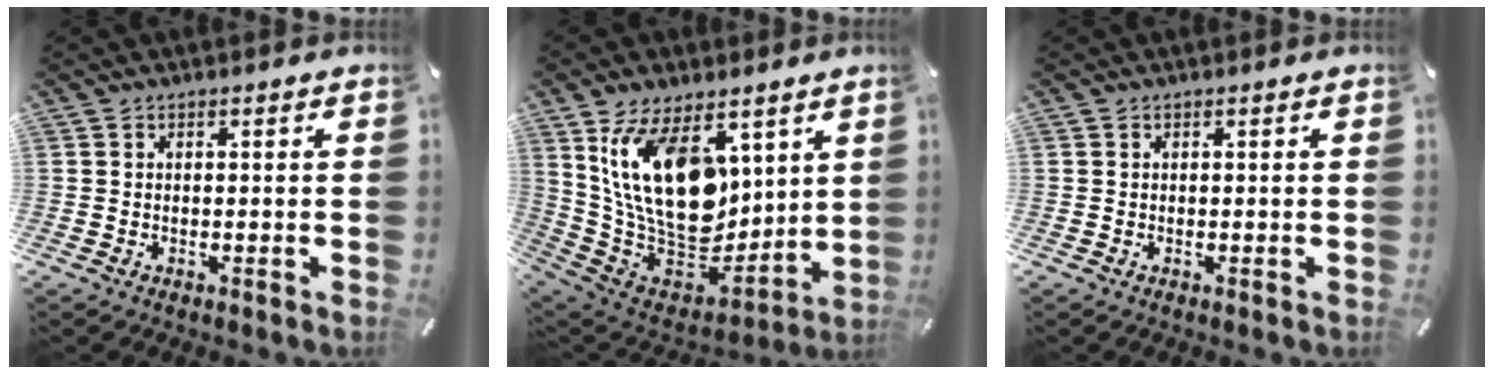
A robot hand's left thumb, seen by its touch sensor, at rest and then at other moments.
{"total": 19.9, "force": [7.5, 12.0, 13.9], "torque": [-0.285, -0.052, 0.137]}
{"total": 0.0}